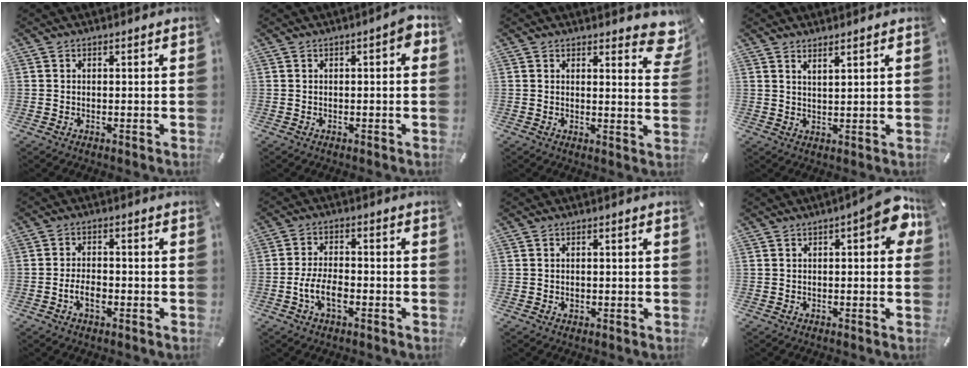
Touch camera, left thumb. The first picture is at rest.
{"total": 3.1, "force": [0.1, 1.2, 2.9], "torque": [-0.045, 0.008, -0.001]}
{"total": 6.7, "force": [4.7, 2.9, 3.8], "torque": [-0.022, -0.037, 0.075]}
{"total": 2.2, "force": [2.1, -0.4, 0.6], "torque": [-0.015, -0.009, 0.038]}
{"total": 4.1, "force": [-1.6, 2.2, 3.1], "torque": [-0.058, 0.009, -0.029]}
{"total": 6.3, "force": [-2.3, 3.1, 5.0], "torque": [-0.107, 0.007, -0.046]}
{"total": 0.8, "force": [-0.1, 0.6, 0.5], "torque": [-0.011, 0.002, -0.004]}
{"total": 8.0, "force": [2.2, 2.9, 7.2], "torque": [-0.084, -0.015, 0.032]}